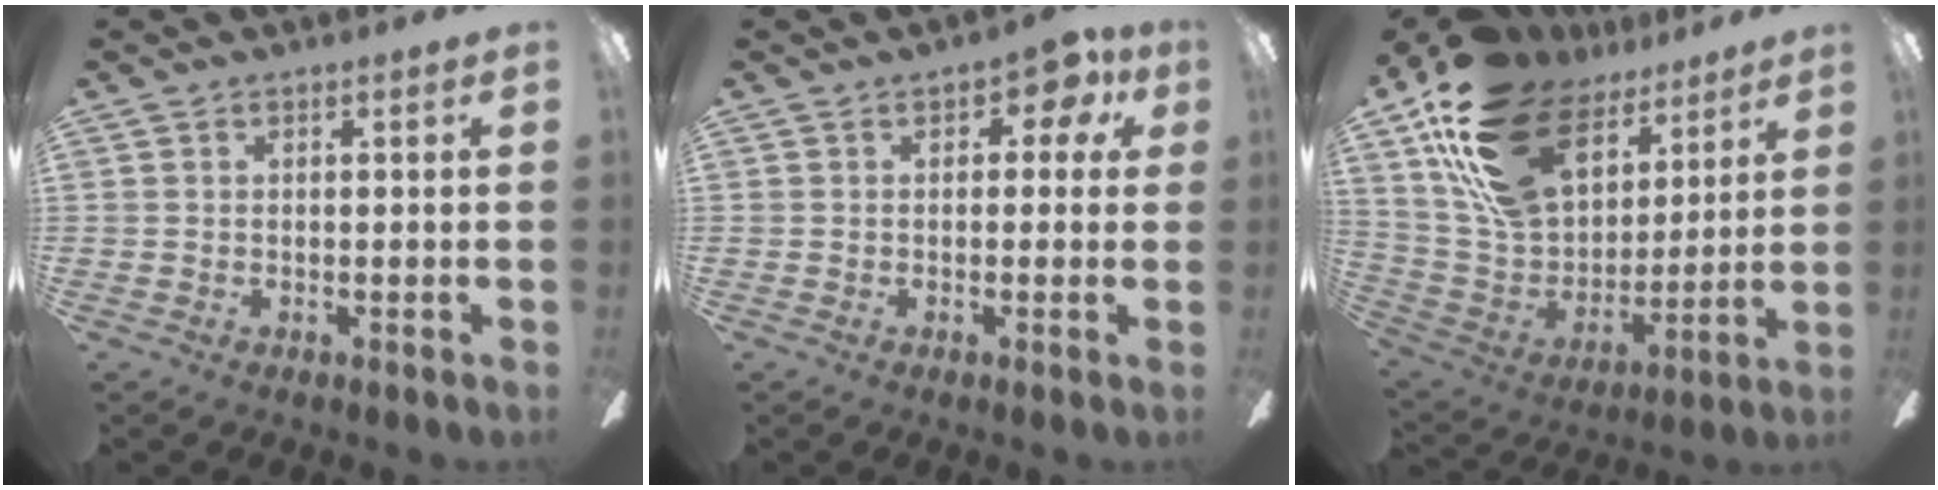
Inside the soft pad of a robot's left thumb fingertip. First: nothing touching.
{"total": 4.8, "force": [2.0, 3.0, 3.2], "torque": [-0.036, -0.002, 0.031]}
{"total": 22.9, "force": [14.3, 13.5, 11.8], "torque": [-0.228, -0.072, 0.264]}